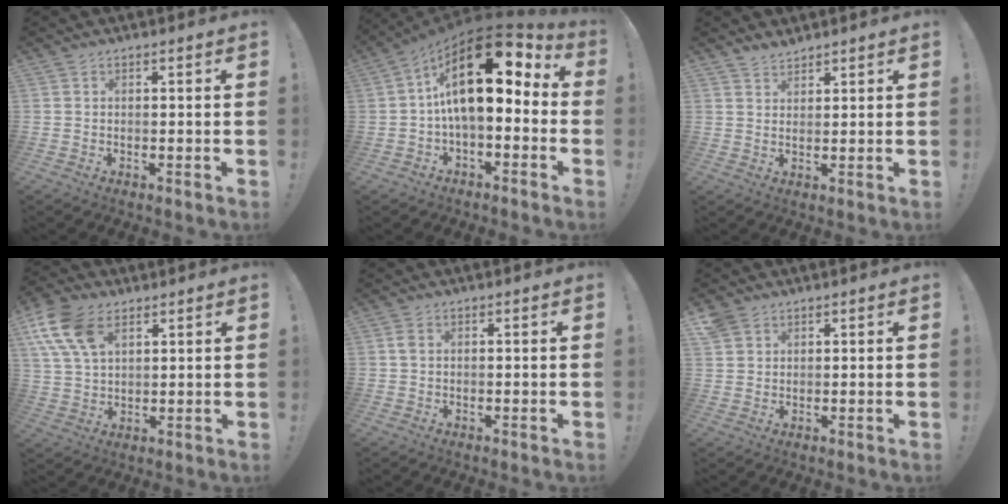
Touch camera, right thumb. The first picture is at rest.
{"total": 20.8, "force": [5.5, 9.0, 17.9], "torque": [-0.306, -0.029, 0.100]}
{"total": 2.9, "force": [2.7, 0.7, 0.6], "torque": [-0.004, -0.022, 0.049]}
{"total": 13.9, "force": [6.6, 8.7, 8.6], "torque": [-0.173, -0.022, 0.127]}
{"total": 1.6, "force": [0.6, 0.9, 1.2], "torque": [-0.024, 0.004, 0.009]}
{"total": 3.4, "force": [2.4, 2.2, 1.0], "torque": [-0.027, -0.006, 0.048]}